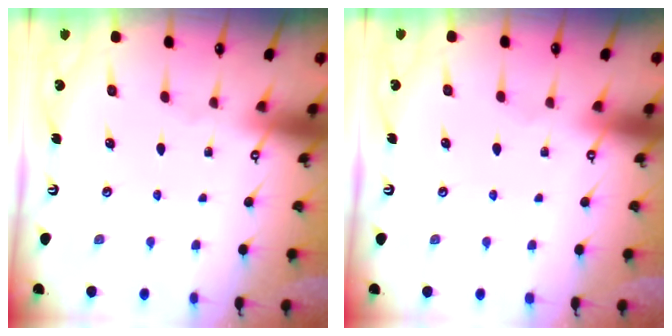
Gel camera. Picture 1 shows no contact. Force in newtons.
{"total": 3.8, "press": 3.8, "slide": 0.1}